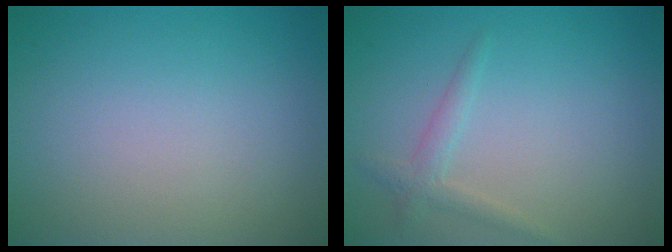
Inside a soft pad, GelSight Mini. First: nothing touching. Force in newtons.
{"total": 1.6, "press": 1.6, "slide": 0.1}